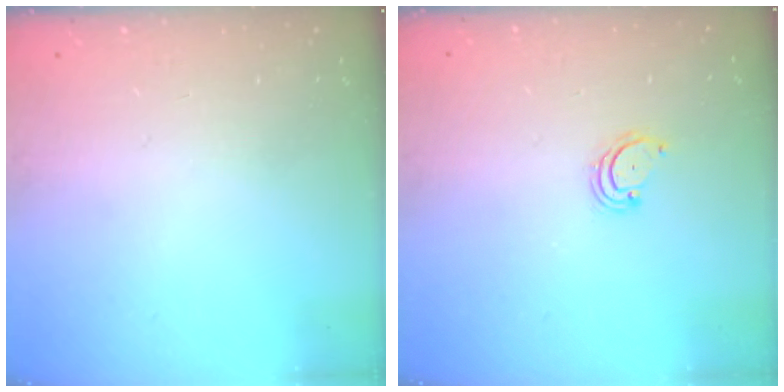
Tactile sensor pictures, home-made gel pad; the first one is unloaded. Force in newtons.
{"total": 2.8, "press": 2.8, "slide": 0.3}